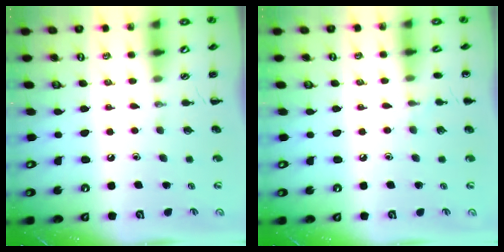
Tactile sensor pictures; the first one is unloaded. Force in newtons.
{"total": 4.5, "press": 4.2, "slide": 1.6}